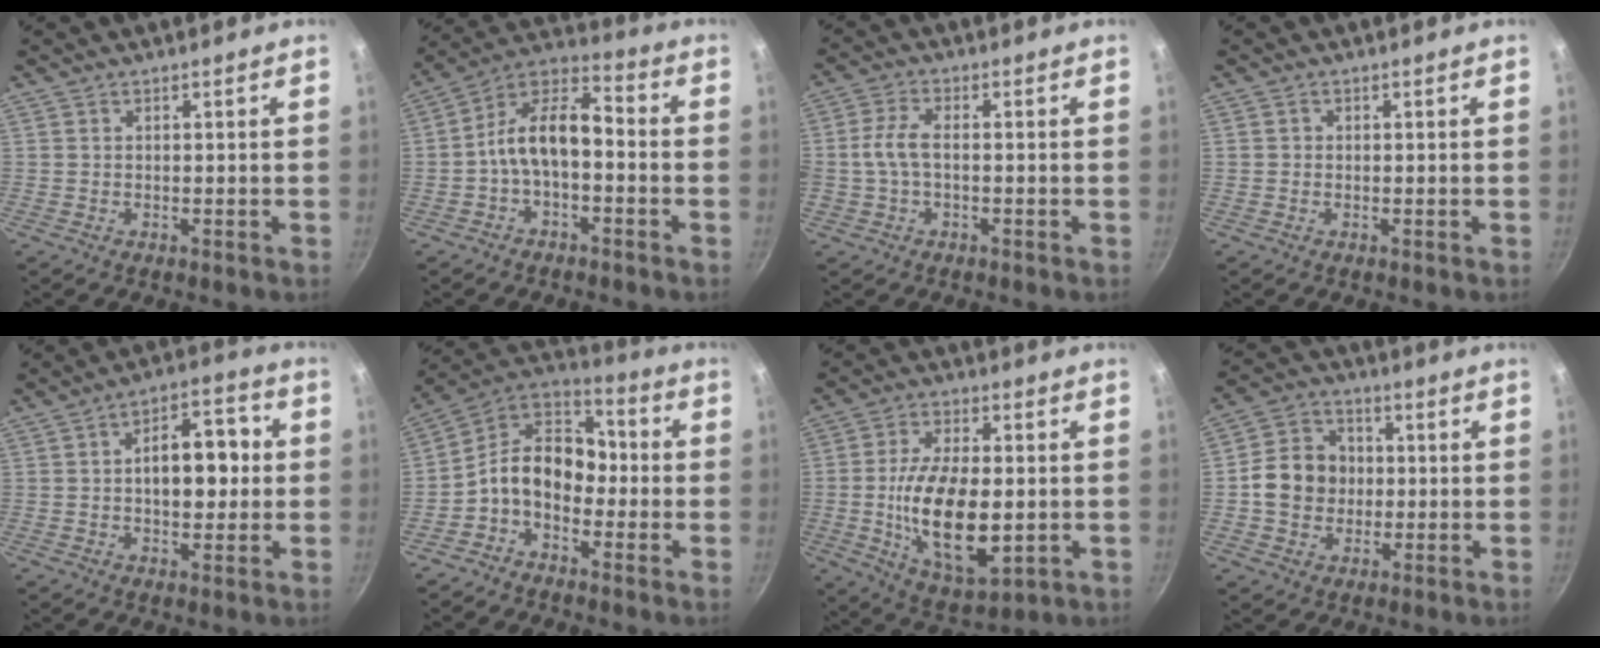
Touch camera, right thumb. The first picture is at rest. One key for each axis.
{"total": 12.2, "fx": -1.5, "fy": 6.6, "fz": 10.1, "tx": -0.168, "ty": 0.047, "tz": -0.040}
{"total": 5.3, "fx": -0.4, "fy": 2.9, "fz": 4.4, "tx": -0.104, "ty": 0.014, "tz": -0.011}
{"total": 0.6, "fx": -0.1, "fy": 0.6, "fz": 0.2, "tx": 0.000, "ty": 0.002, "tz": -0.002}
{"total": 12.0, "fx": 0.7, "fy": 6.7, "fz": 10.0, "tx": -0.119, "ty": 0.025, "tz": 0.005}
{"total": 12.5, "fx": -2.8, "fy": 8.8, "fz": 8.3, "tx": -0.118, "ty": 0.068, "tz": -0.067}
{"total": 18.5, "fx": -2.1, "fy": 9.0, "fz": 16.0, "tx": -0.270, "ty": -0.009, "tz": -0.024}
{"total": 11.4, "fx": -0.5, "fy": 9.7, "fz": 5.9, "tx": -0.080, "ty": 0.023, "tz": -0.016}